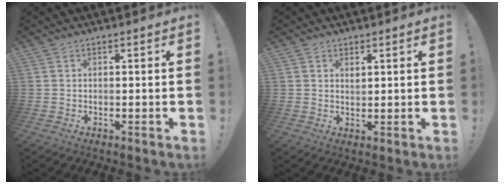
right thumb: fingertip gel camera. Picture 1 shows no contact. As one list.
[{"total": 1.8, "force": [1.2, 1.2, 0.6], "torque": [0.001, -0.007, 0.020]}]